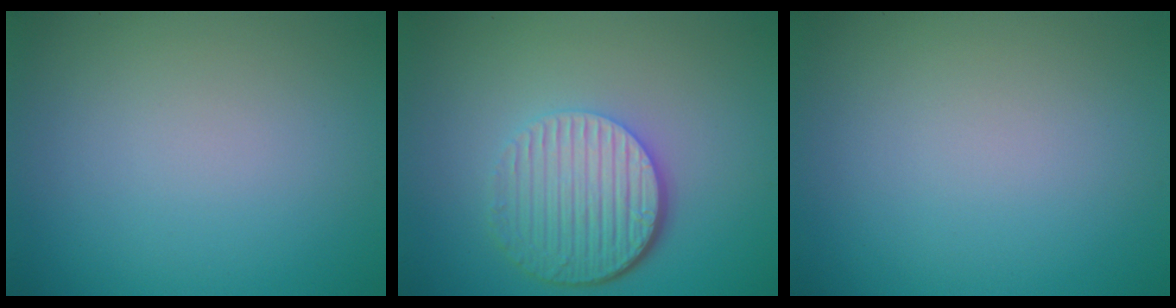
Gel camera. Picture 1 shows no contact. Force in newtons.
{"total": 6.0, "press": 4.2, "slide": 4.3}
{"total": 0.0}